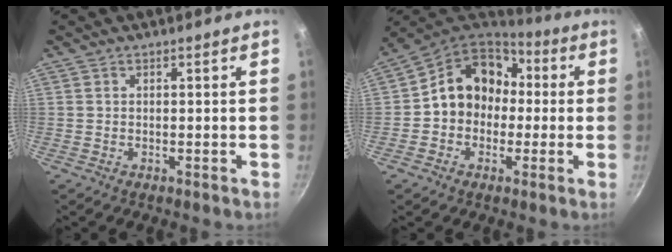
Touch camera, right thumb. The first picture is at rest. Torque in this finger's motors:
{"motor_torque": [0.44, 2.62, 1.35, 0.07, 0.25]}